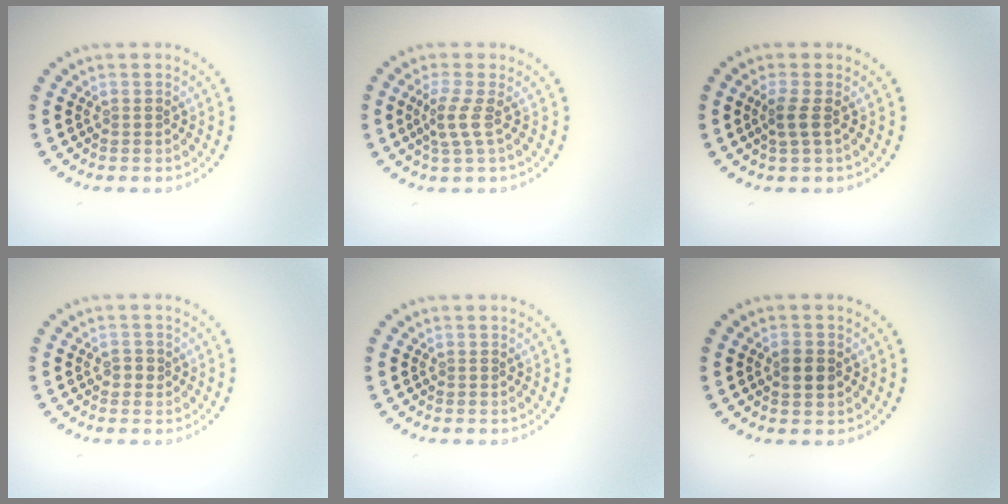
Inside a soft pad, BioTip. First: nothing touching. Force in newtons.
{"total": 2.2, "press": 1.6, "slide": 1.5}
{"total": 1.6, "press": 1.4, "slide": 0.9}
{"total": 1.0, "press": 1.0, "slide": 0.1}
{"total": 0.0}
{"total": 2.2, "press": 2.2, "slide": 0.2}